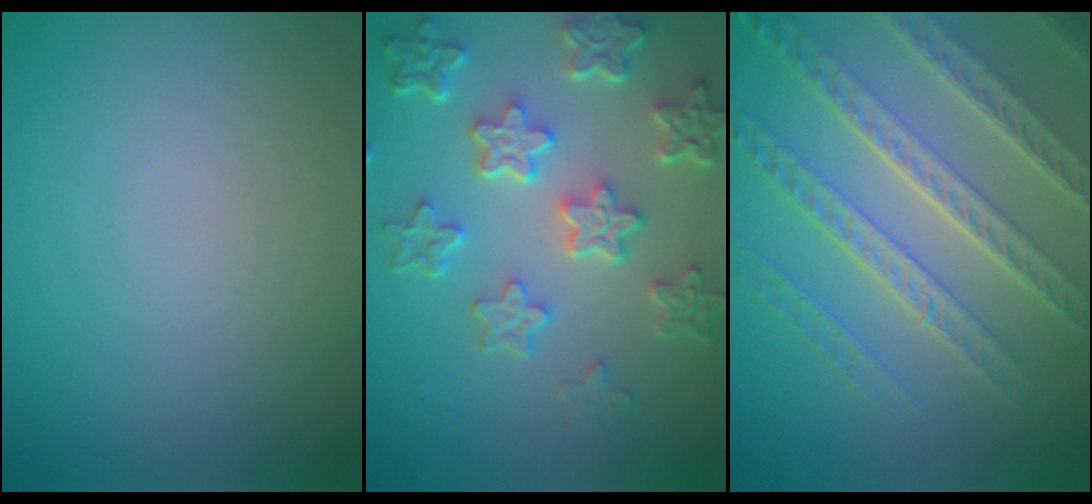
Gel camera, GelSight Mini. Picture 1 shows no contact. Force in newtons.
{"total": 6.6, "press": 5.0, "slide": 4.3}
{"total": 7.8, "press": 5.4, "slide": 5.6}